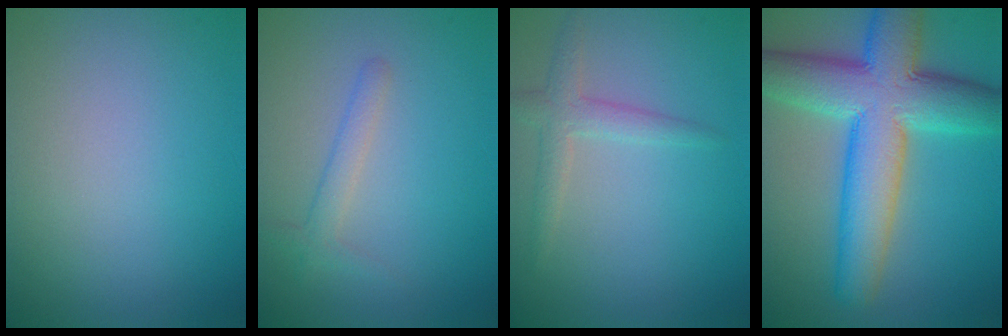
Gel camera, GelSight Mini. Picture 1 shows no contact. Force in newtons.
{"total": 1.6, "press": 1.6, "slide": 0.1}
{"total": 2.1, "press": 2.0, "slide": 0.1}
{"total": 10.7, "press": 10.7, "slide": 0.3}